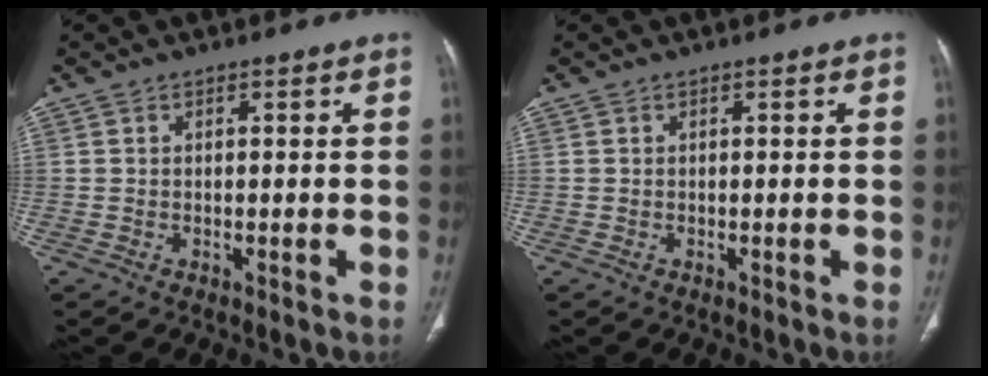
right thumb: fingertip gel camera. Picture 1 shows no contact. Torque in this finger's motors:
{"motor_torque": [-0.07, 0.29, 0.20, -0.03, -0.03]}